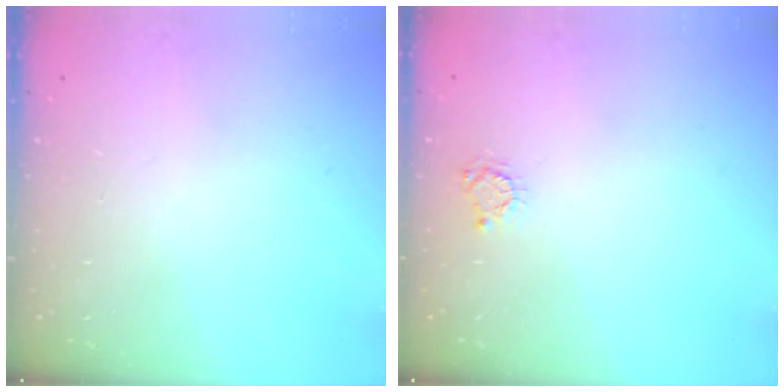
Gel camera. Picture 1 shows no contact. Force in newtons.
{"total": 3.8, "press": 3.8, "slide": 0.5}